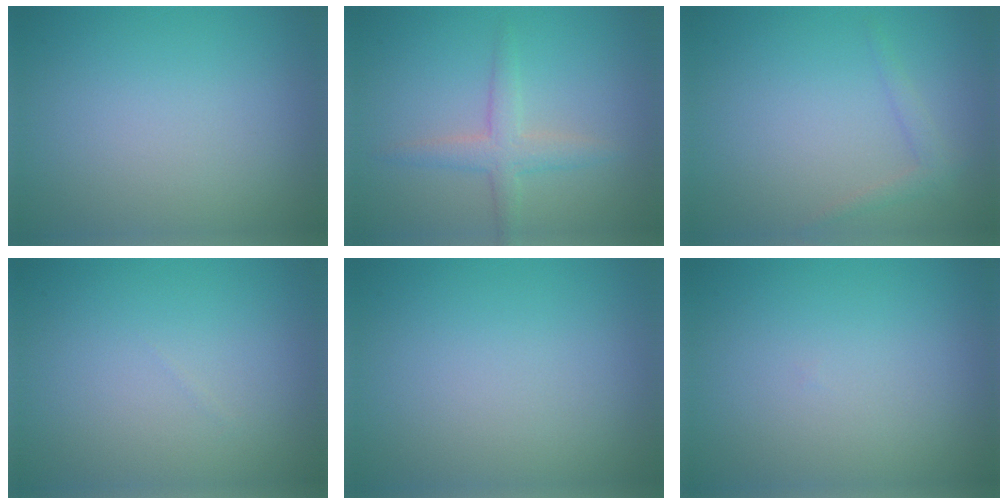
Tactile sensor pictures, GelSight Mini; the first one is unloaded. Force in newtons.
{"total": 2.4, "press": 2.4, "slide": 0.2}
{"total": 1.2, "press": 1.2, "slide": 0.1}
{"total": 0.0}
{"total": 0.0}
{"total": 0.0}